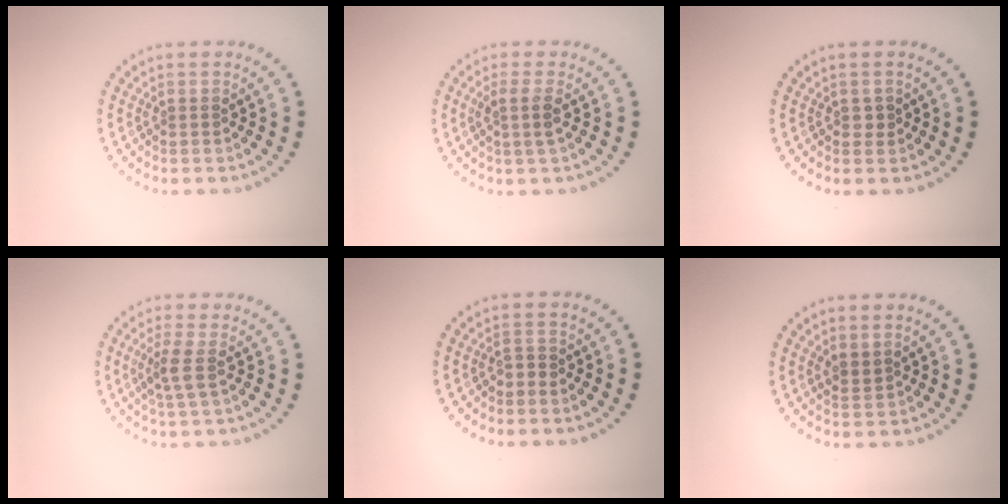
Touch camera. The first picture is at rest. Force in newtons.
{"total": 1.9, "press": 1.6, "slide": 1.0}
{"total": 0.8, "press": 0.7, "slide": 0.2}
{"total": 2.1, "press": 1.6, "slide": 1.4}
{"total": 1.0, "press": 0.8, "slide": 0.6}
{"total": 1.4, "press": 1.1, "slide": 0.8}